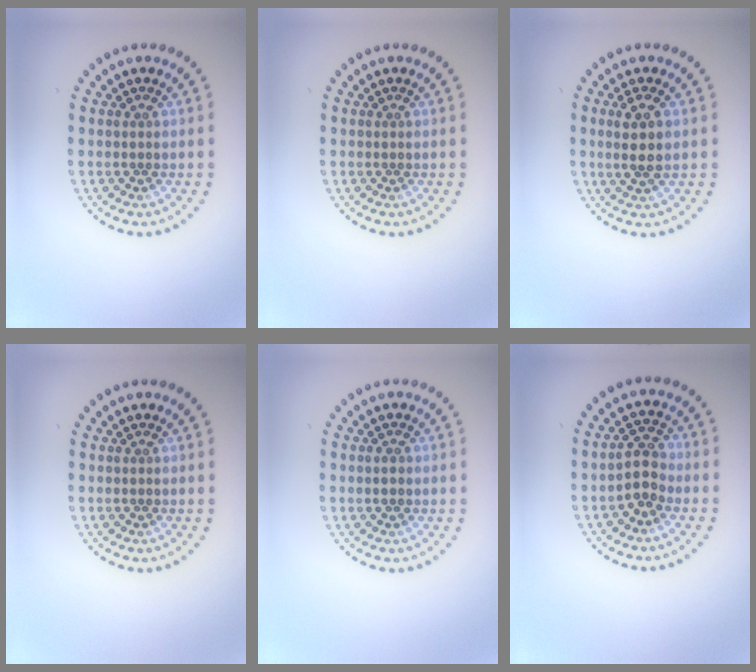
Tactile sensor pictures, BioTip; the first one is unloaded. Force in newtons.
{"total": 0.0}
{"total": 2.7, "press": 2.5, "slide": 1.0}
{"total": 0.0}
{"total": 1.1, "press": 1.1, "slide": 0.2}
{"total": 2.7, "press": 2.5, "slide": 0.8}